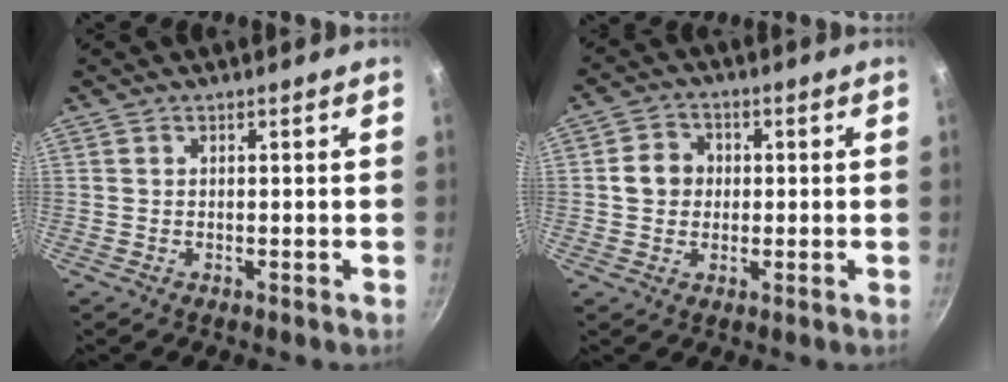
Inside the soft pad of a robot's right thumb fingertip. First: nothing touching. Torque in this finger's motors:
{"motor_torque": [0.82, 0.62, 0.33, -0.10, 0.01]}